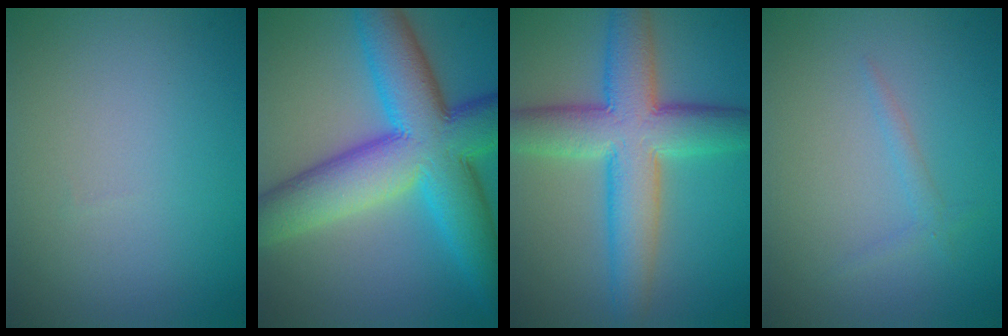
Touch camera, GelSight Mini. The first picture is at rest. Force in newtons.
{"total": 12.7, "press": 12.7, "slide": 0.2}
{"total": 9.1, "press": 9.1, "slide": 0.4}
{"total": 0.9, "press": 0.9, "slide": 0.1}